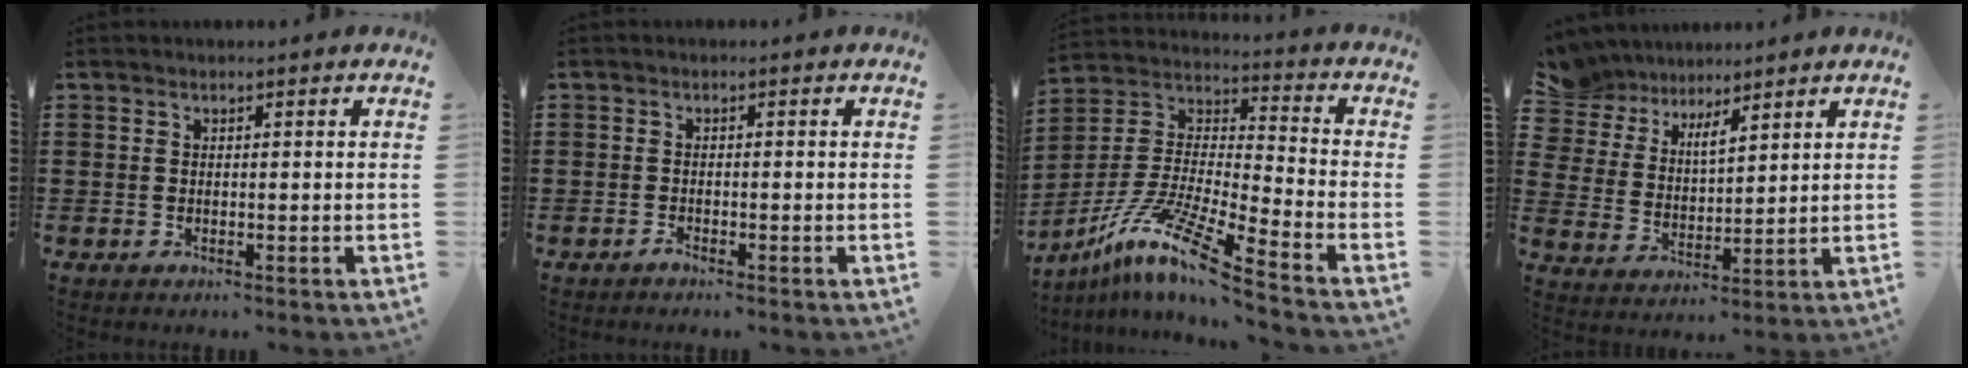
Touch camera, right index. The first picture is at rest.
{"total": 0.8, "force": [-0.7, 0.1, 0.2], "torque": [-0.005, -0.002, -0.014]}
{"total": 12.1, "force": [-9.4, 0.0, 7.6], "torque": [-0.167, -0.009, -0.191]}
{"total": 6.3, "force": [5.9, 2.2, 0.5], "torque": [-0.039, -0.023, 0.110]}